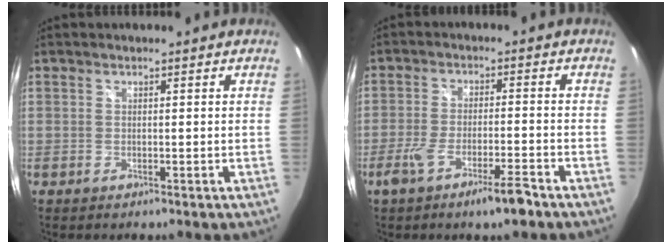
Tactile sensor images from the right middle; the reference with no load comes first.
{"total": 7.6, "force": [-5.1, 1.0, 5.5], "torque": [-0.116, -0.010, -0.089]}